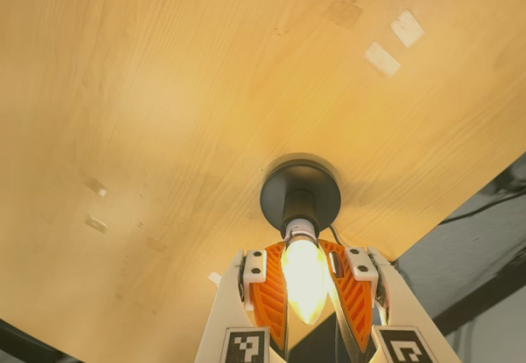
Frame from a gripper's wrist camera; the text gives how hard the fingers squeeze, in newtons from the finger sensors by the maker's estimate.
{"total": 25.2, "left": 23.9, "right": 26.4}